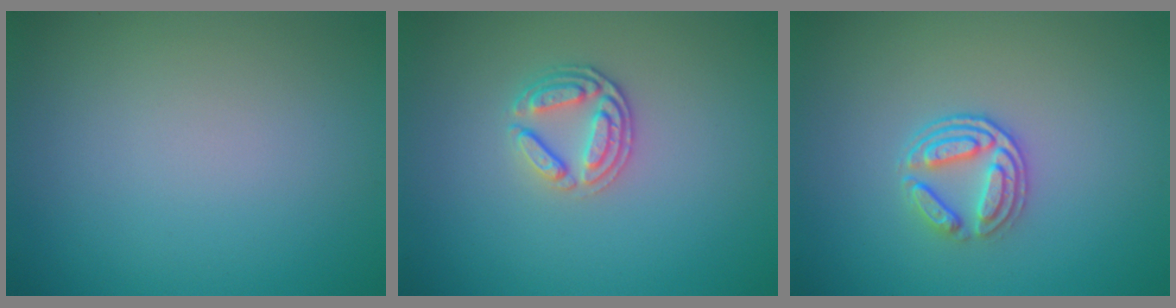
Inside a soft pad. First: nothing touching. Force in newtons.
{"total": 2.6, "press": 2.4, "slide": 1.0}
{"total": 3.1, "press": 2.6, "slide": 1.7}